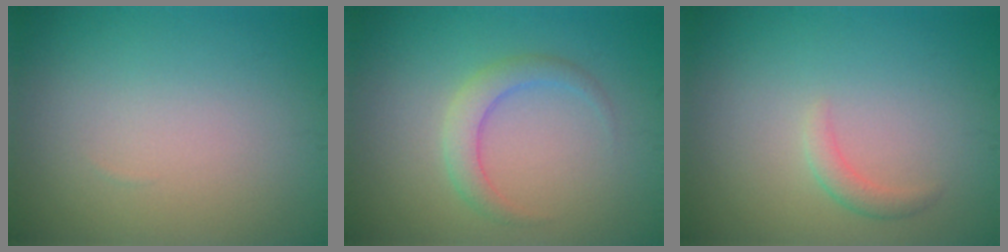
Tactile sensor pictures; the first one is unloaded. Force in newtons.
{"total": 2.4, "press": 2.4, "slide": 0.0}
{"total": 1.3, "press": 1.3, "slide": 0.1}